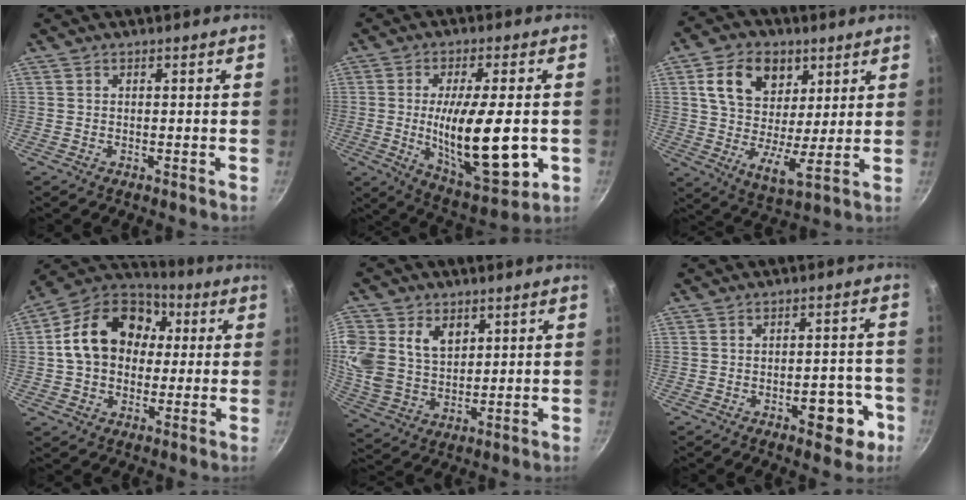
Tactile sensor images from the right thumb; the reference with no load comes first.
{"total": 19.2, "force": [-2.1, 6.3, 18.0], "torque": [-0.283, -0.011, -0.026]}
{"total": 14.6, "force": [5.8, 9.6, 9.3], "torque": [-0.134, -0.021, 0.097]}
{"total": 18.7, "force": [2.7, 14.3, 11.7], "torque": [-0.177, 0.035, 0.033]}
{"total": 15.8, "force": [5.2, 11.9, 9.0], "torque": [-0.201, -0.005, 0.107]}
{"total": 8.2, "force": [-3.6, 4.0, 6.2], "torque": [-0.050, 0.027, -0.041]}